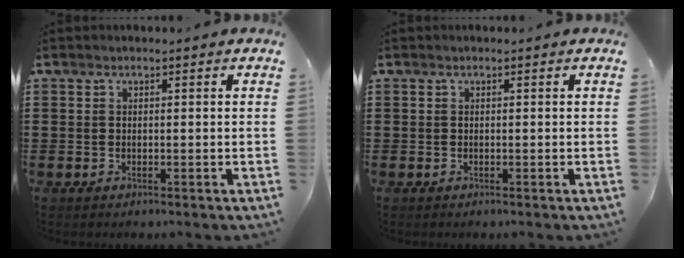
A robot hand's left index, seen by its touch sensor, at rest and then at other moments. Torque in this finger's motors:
{"motor_torque": [0.00, 0.00, 0.00, -0.01]}